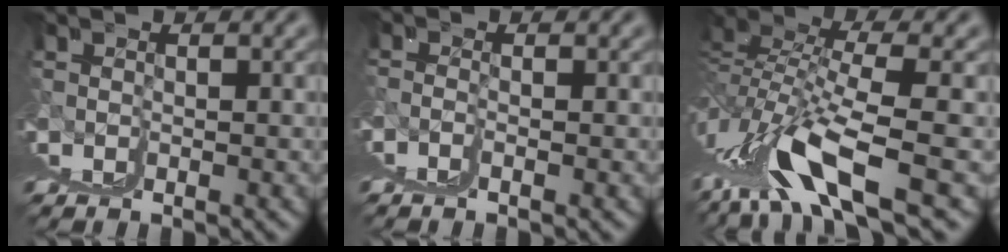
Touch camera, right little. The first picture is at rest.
{"total": 2.2, "force": [0.9, 1.1, 1.7], "torque": [-0.028, 0.004, 0.016]}
{"total": 6.5, "force": [2.8, -0.1, 5.8], "torque": [-0.114, 0.022, 0.052]}